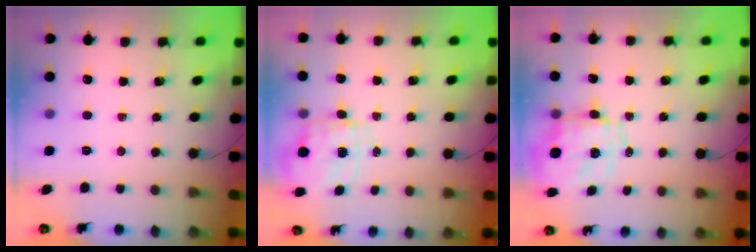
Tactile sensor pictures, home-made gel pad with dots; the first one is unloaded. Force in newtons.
{"total": 2.5, "press": 2.3, "slide": 1.0}
{"total": 8.3, "press": 7.9, "slide": 2.4}